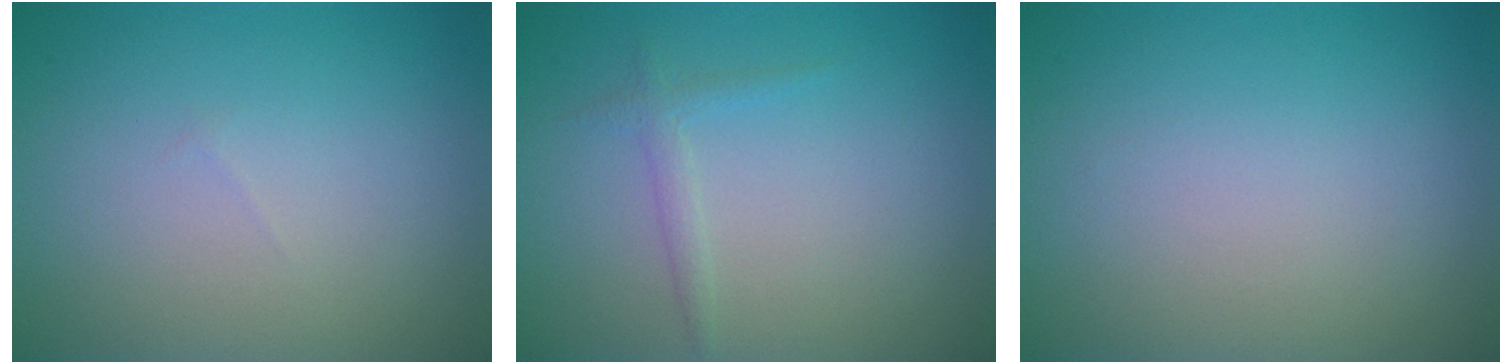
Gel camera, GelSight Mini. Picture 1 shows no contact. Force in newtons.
{"total": 1.2, "press": 1.2, "slide": 0.1}
{"total": 0.0}